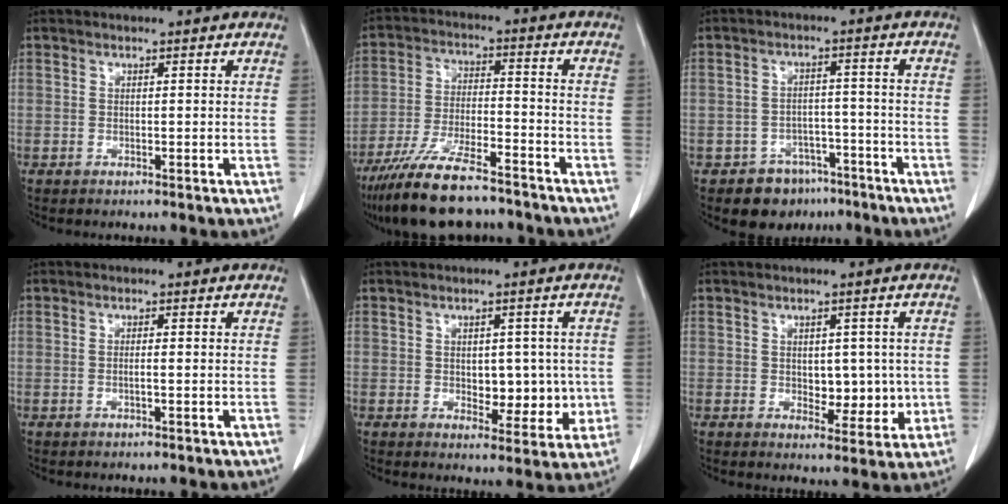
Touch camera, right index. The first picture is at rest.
{"total": 15.0, "force": [-12.1, 3.6, 8.1], "torque": [-0.162, -0.020, -0.210]}
{"total": 7.6, "force": [-5.1, 5.4, 1.4], "torque": [-0.011, 0.020, -0.069]}
{"total": 1.3, "force": [-0.2, 0.3, 1.2], "torque": [-0.027, 0.001, -0.002]}
{"total": 8.1, "force": [-0.3, 4.8, 6.5], "torque": [-0.075, 0.008, 0.009]}
{"total": 6.7, "force": [-0.1, 4.0, 5.4], "torque": [-0.064, 0.005, 0.012]}